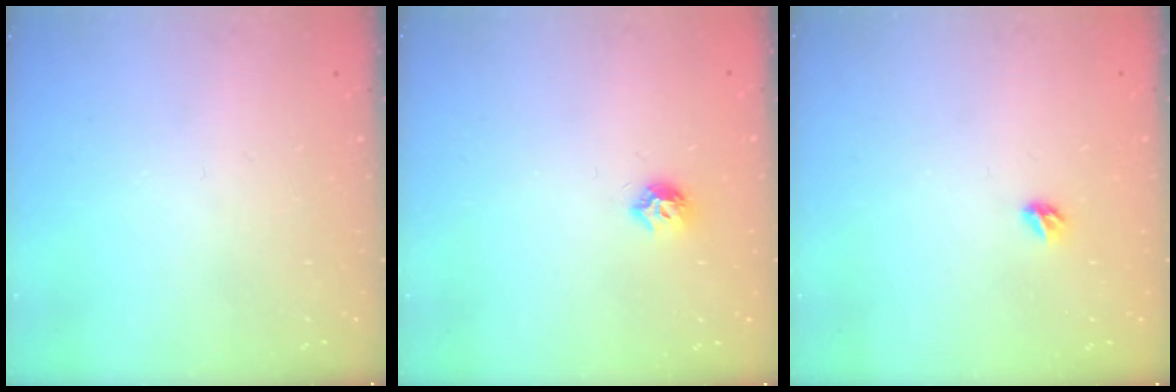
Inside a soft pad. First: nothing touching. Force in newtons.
{"total": 6.3, "press": 6.3, "slide": 0.1}
{"total": 3.8, "press": 3.8, "slide": 0.7}